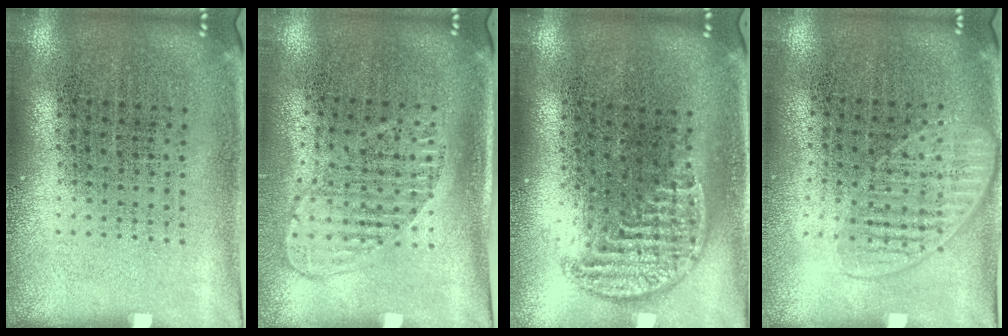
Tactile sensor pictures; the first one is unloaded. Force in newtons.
{"total": 1.4, "press": 1.2, "slide": 0.7}
{"total": 1.2, "press": 1.1, "slide": 0.5}
{"total": 1.4, "press": 1.3, "slide": 0.7}